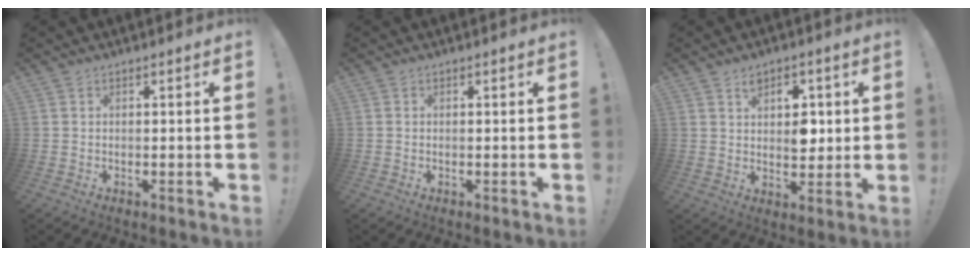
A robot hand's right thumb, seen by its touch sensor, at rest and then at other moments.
{"total": 0.0}
{"total": 7.3, "force": [2.2, 5.5, 4.2], "torque": [-0.036, -0.011, 0.035]}